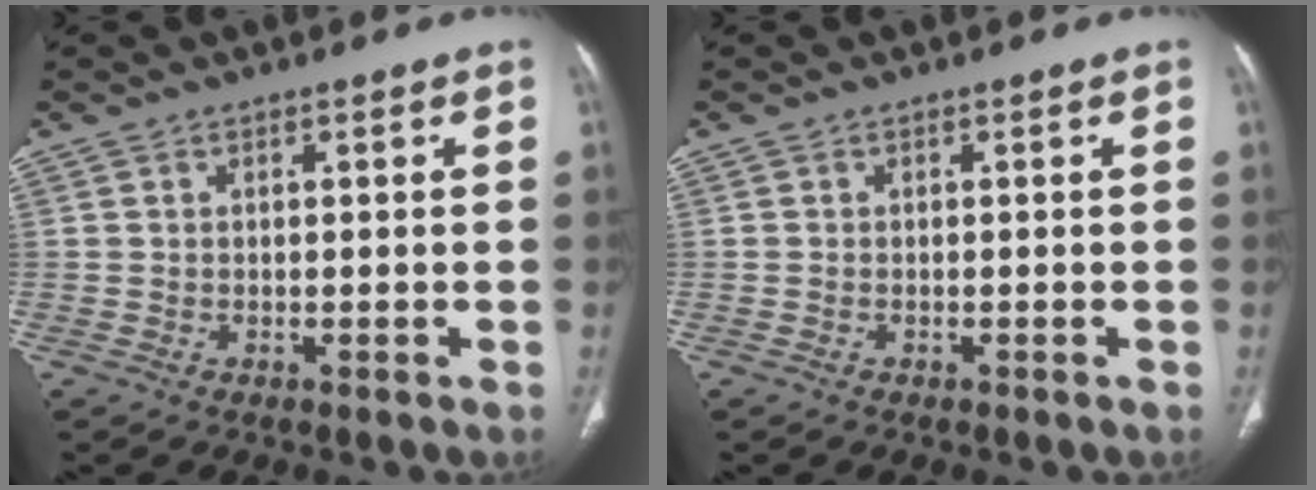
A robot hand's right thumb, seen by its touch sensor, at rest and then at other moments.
{"total": 0.0}